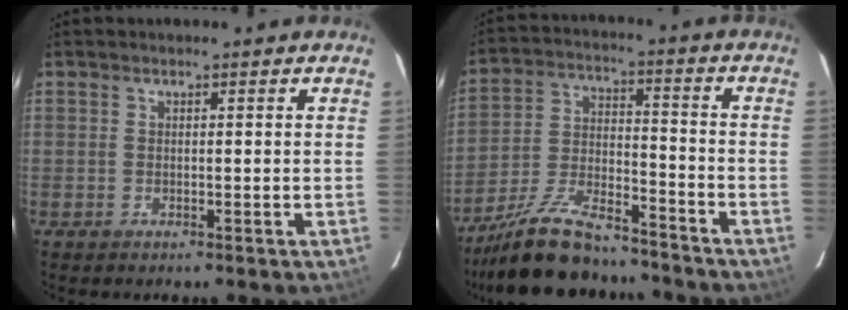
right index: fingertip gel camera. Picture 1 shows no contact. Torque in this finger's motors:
{"motor_torque": [1.08, -1.06, 0.39, 0.07]}